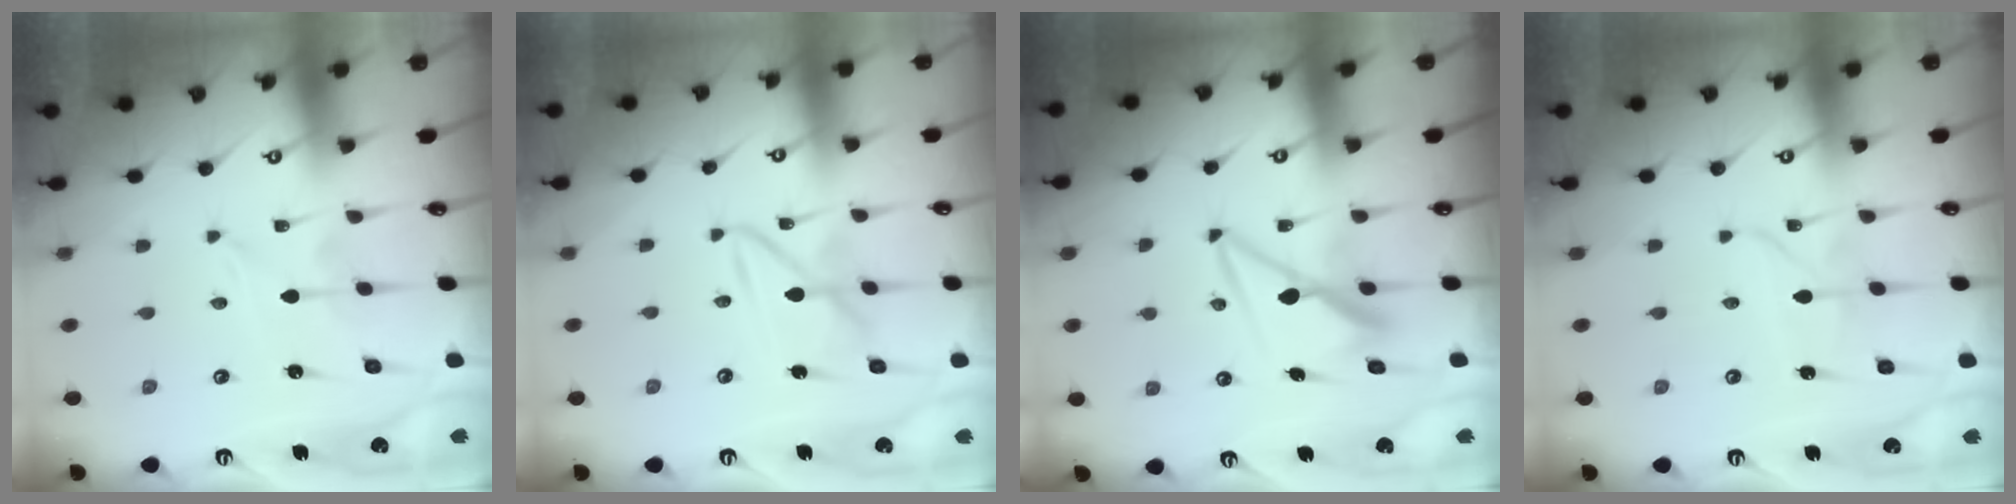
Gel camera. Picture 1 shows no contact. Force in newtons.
{"total": 9.1, "press": 9.1, "slide": 0.8}
{"total": 8.2, "press": 8.1, "slide": 0.9}
{"total": 2.1, "press": 2.1, "slide": 0.3}